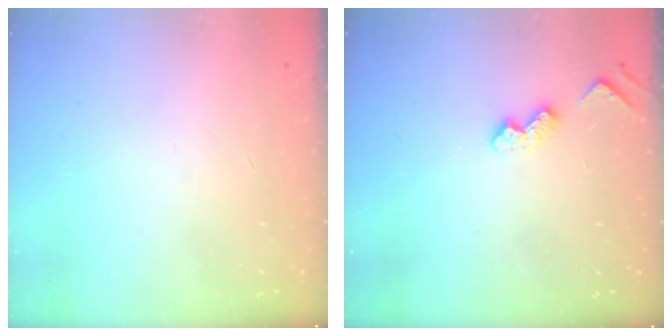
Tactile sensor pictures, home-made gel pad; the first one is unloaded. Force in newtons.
{"total": 4.7, "press": 4.7, "slide": 0.8}